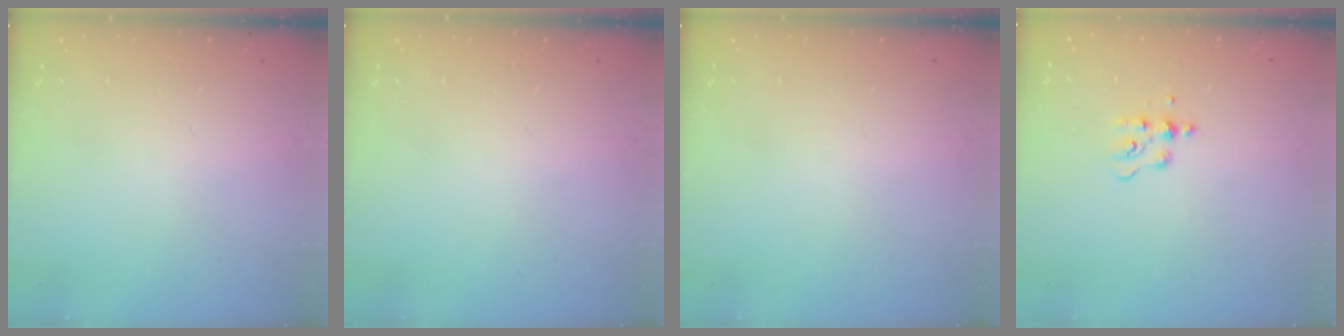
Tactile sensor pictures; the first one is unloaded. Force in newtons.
{"total": 0.0}
{"total": 0.0}
{"total": 5.9, "press": 5.9, "slide": 0.6}